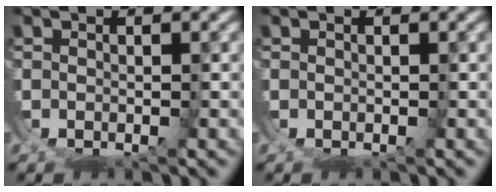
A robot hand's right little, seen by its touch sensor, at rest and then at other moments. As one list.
[{"total": 0.0}]